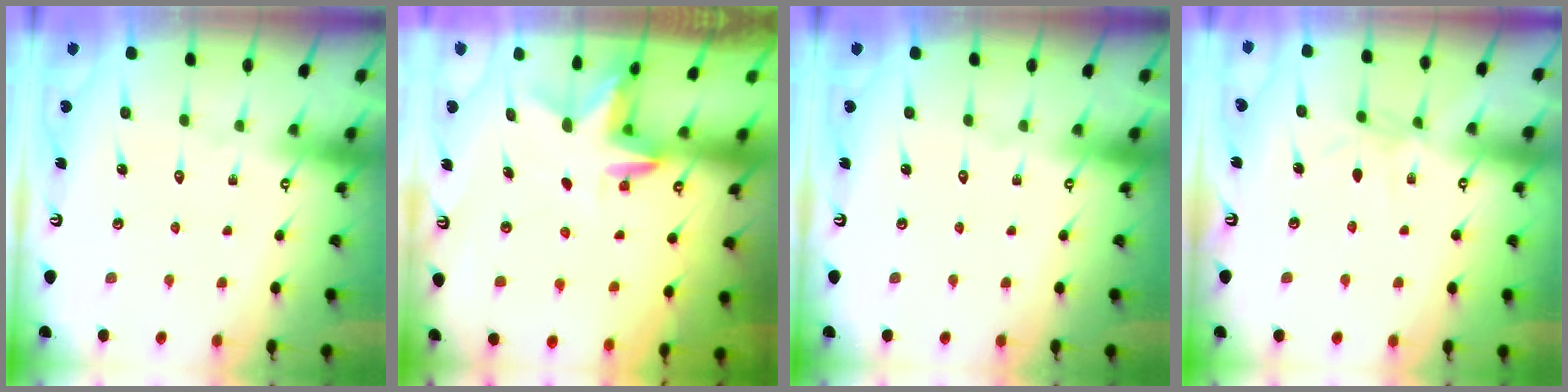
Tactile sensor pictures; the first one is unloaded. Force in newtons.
{"total": 3.0, "press": 3.0, "slide": 0.2}
{"total": 0.0}
{"total": 4.2, "press": 4.2, "slide": 0.2}